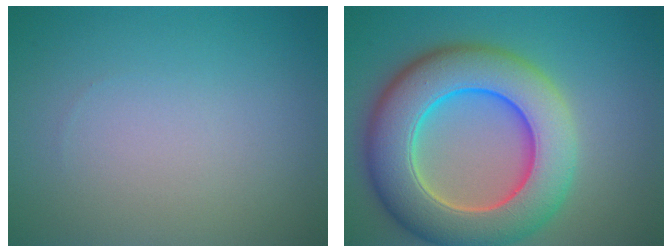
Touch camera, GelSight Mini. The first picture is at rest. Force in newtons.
{"total": 11.1, "press": 11.1, "slide": 0.3}